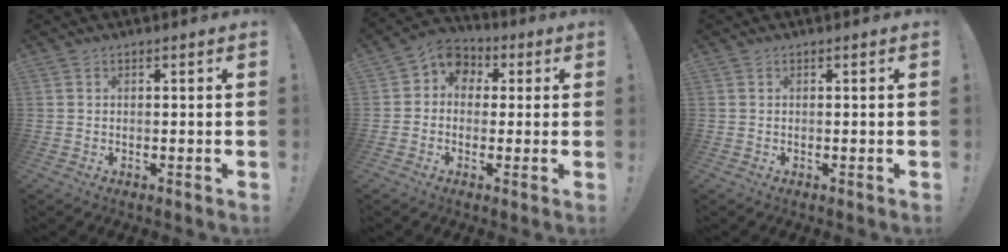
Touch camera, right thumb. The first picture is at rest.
{"total": 6.6, "force": [-0.2, 6.1, 2.5], "torque": [-0.042, 0.012, 0.005]}
{"total": 0.0}